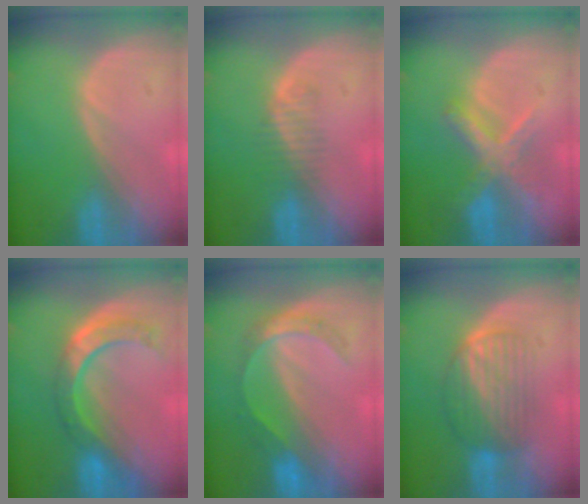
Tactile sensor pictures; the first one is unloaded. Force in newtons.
{"total": 2.2, "press": 2.0, "slide": 0.9}
{"total": 7.1, "press": 6.0, "slide": 3.8}
{"total": 8.5, "press": 7.2, "slide": 4.5}
{"total": 5.5, "press": 5.0, "slide": 2.2}
{"total": 6.5, "press": 6.3, "slide": 1.6}